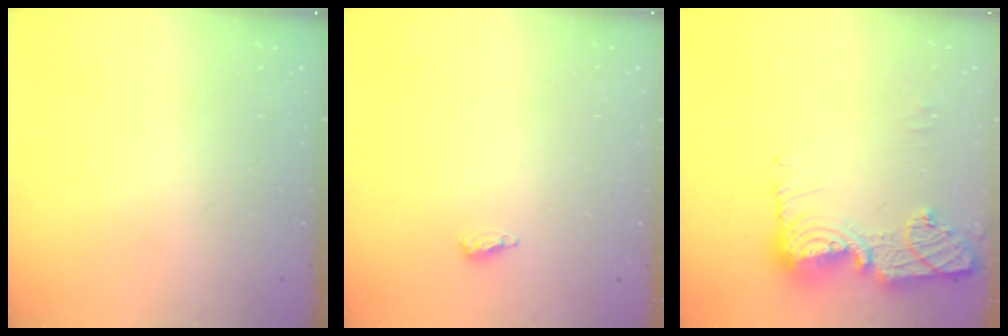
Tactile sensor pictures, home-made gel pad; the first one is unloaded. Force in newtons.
{"total": 4.6, "press": 4.4, "slide": 1.1}
{"total": 13.4, "press": 13.4, "slide": 1.3}